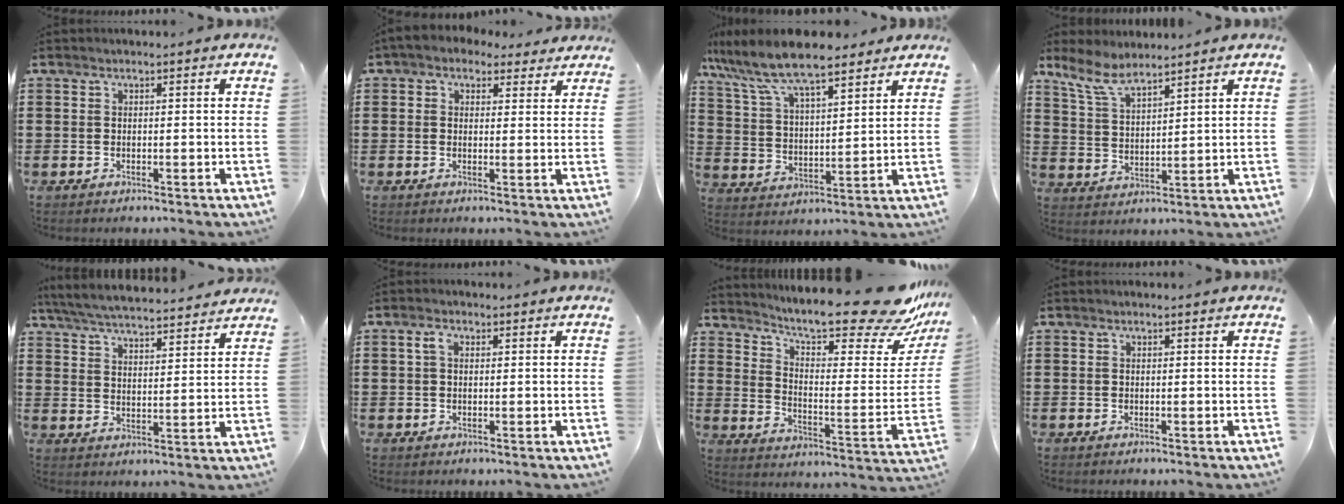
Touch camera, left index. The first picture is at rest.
{"total": 2.9, "force": [1.9, 2.0, 0.8], "torque": [-0.025, 0.003, 0.034]}
{"total": 9.5, "force": [8.1, 1.7, 4.7], "torque": [-0.122, -0.031, 0.142]}
{"total": 6.7, "force": [5.5, 1.5, 3.5], "torque": [-0.085, -0.015, 0.101]}
{"total": 5.7, "force": [5.5, -0.1, 1.4], "torque": [-0.050, -0.035, 0.095]}
{"total": 2.2, "force": [0.6, 1.3, 1.6], "torque": [-0.037, 0.009, 0.010]}
{"total": 14.5, "force": [12.0, 1.2, 7.9], "torque": [-0.146, -0.090, 0.198]}
{"total": 0.0}